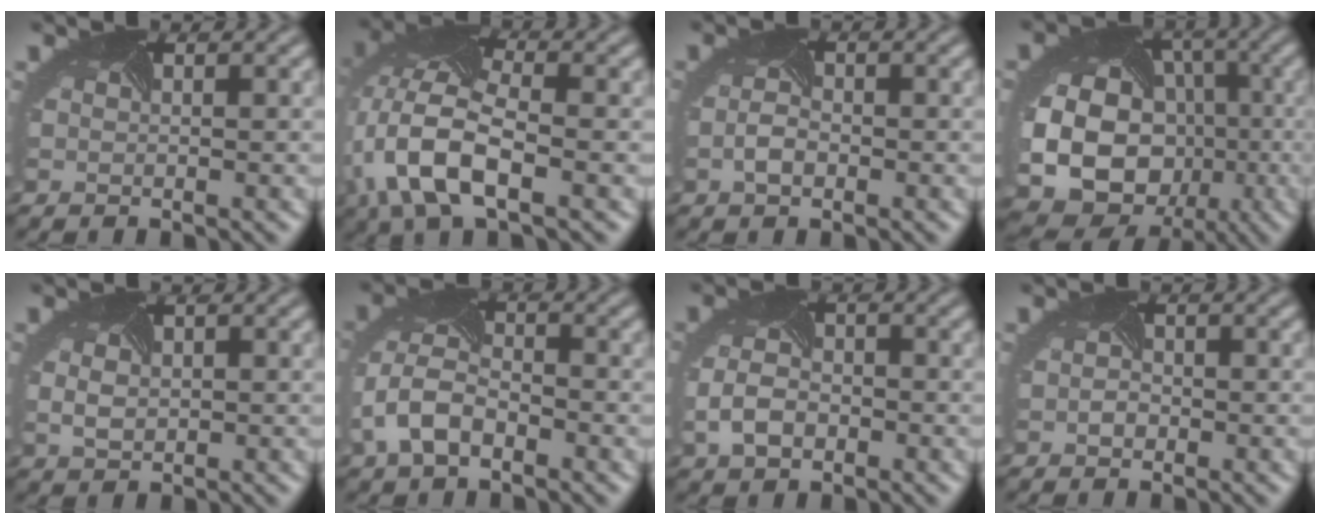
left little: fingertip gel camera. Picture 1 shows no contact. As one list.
[{"total": 9.2, "force": [-2.8, 4.3, 7.6], "torque": [-0.186, -0.004, -0.056]}, {"total": 1.3, "force": [-1.0, 0.5, 0.8], "torque": [-0.032, -0.006, -0.013]}, {"total": 18.4, "force": [-3.6, 16.0, 8.2], "torque": [-0.198, -0.042, -0.053]}, {"total": 1.8, "force": [-0.1, 1.3, 1.1], "torque": [-0.034, -0.006, 0.015]}, {"total": 5.5, "force": [-2.6, 3.0, 3.8], "torque": [-0.095, -0.003, -0.050]}, {"total": 3.1, "force": [-1.4, 2.0, 1.9], "torque": [-0.055, -0.012, -0.021]}, {"total": 0.7, "force": [-0.7, 0.2, -0.1], "torque": [-0.012, -0.006, -0.007]}]